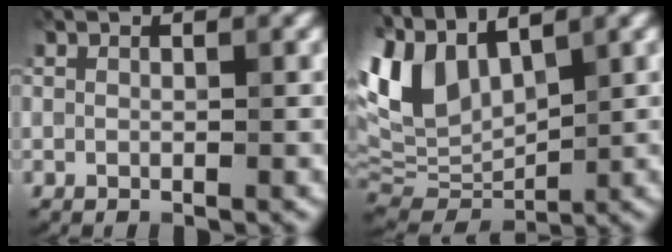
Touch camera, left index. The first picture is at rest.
{"total": 8.8, "force": [4.1, 4.8, 6.1], "torque": [-0.150, 0.006, 0.077]}